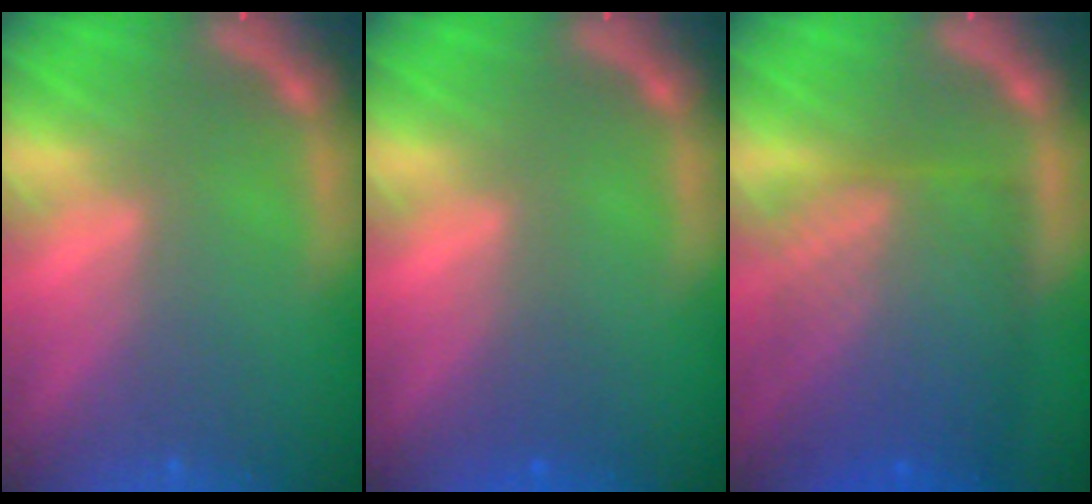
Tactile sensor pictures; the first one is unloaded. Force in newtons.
{"total": 1.0}
{"total": 9.5}